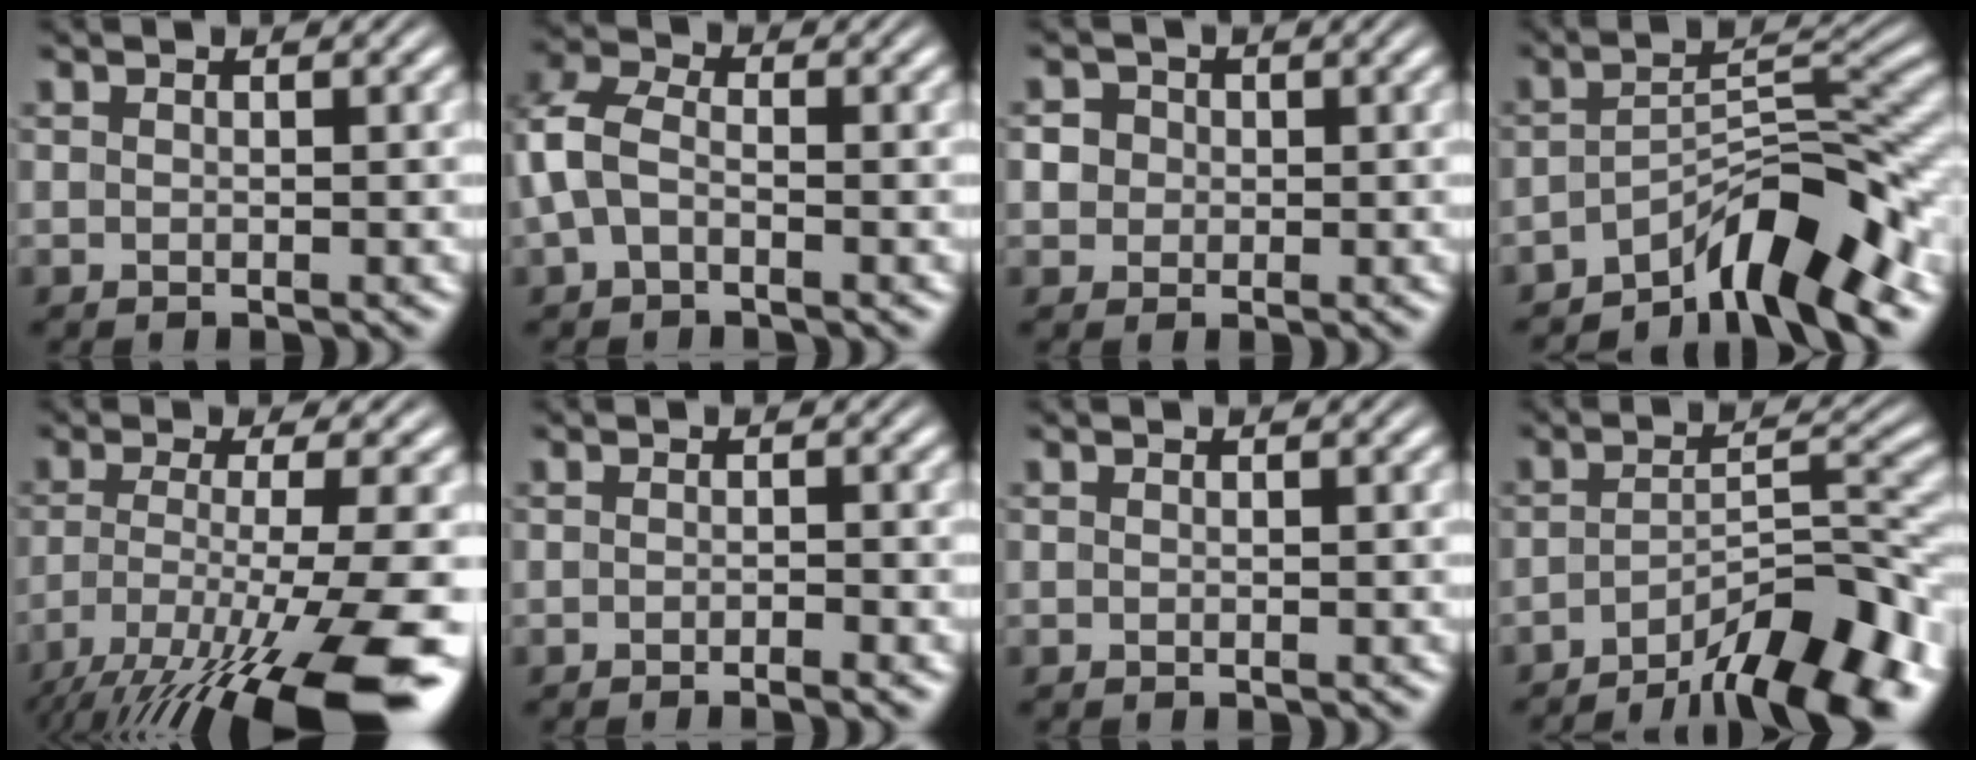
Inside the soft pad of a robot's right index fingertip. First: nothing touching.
{"total": 5.1, "force": [-0.3, 4.1, 3.0], "torque": [-0.082, -0.006, -0.010]}
{"total": 4.5, "force": [0.4, 4.2, 1.7], "torque": [-0.042, -0.006, 0.005]}
{"total": 7.8, "force": [-4.8, 2.0, 5.8], "torque": [-0.083, -0.010, -0.071]}
{"total": 11.5, "force": [-5.5, 3.4, 9.5], "torque": [-0.157, -0.040, -0.060]}
{"total": 1.2, "force": [-1.0, -0.3, 0.5], "torque": [-0.006, 0.000, -0.020]}
{"total": 0.0}
{"total": 9.9, "force": [-7.0, 2.8, 6.5], "torque": [-0.073, -0.010, -0.101]}